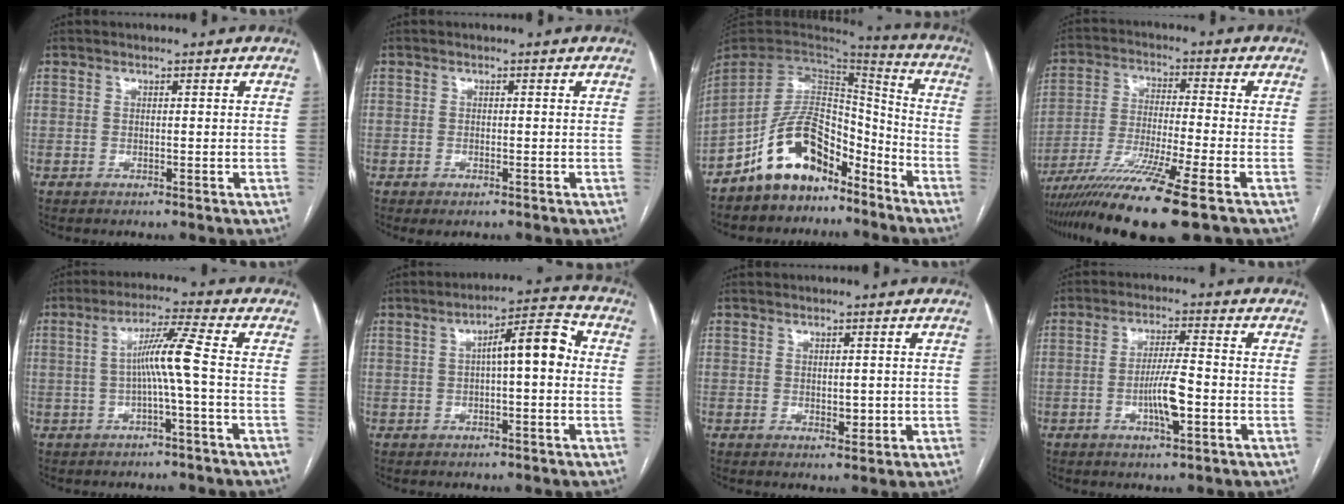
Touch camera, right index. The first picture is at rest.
{"total": 1.2, "force": [-0.7, 0.5, 0.9], "torque": [-0.010, -0.001, -0.006]}
{"total": 12.7, "force": [-8.8, 6.1, 6.8], "torque": [-0.133, 0.031, -0.164]}
{"total": 14.0, "force": [-9.6, -1.2, 10.2], "torque": [-0.198, -0.039, -0.169]}
{"total": 6.3, "force": [-0.7, -1.2, 6.2], "torque": [-0.112, 0.016, -0.011]}
{"total": 7.6, "force": [0.5, 1.6, 7.4], "torque": [-0.110, 0.030, 0.006]}
{"total": 2.1, "force": [-0.1, 1.0, 1.8], "torque": [-0.024, -0.005, 0.004]}
{"total": 6.4, "force": [-1.8, 0.6, 6.0], "torque": [-0.116, -0.001, -0.033]}